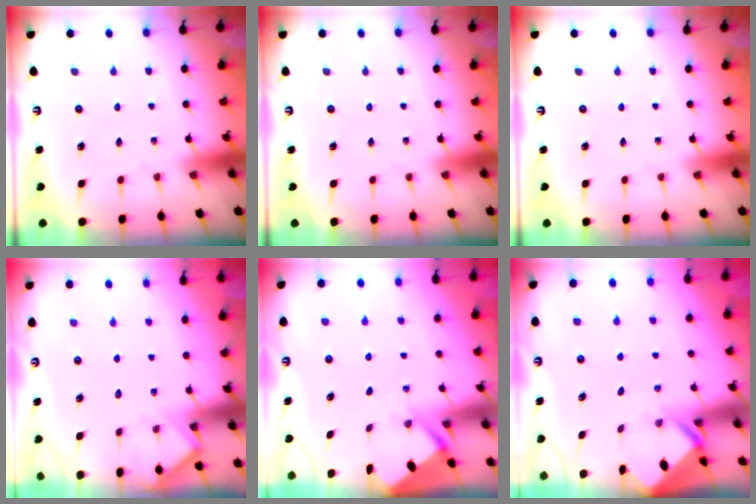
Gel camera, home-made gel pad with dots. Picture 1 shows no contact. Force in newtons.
{"total": 0.0}
{"total": 0.0}
{"total": 6.1, "press": 6.0, "slide": 0.8}
{"total": 2.6, "press": 2.6, "slide": 0.4}
{"total": 2.9, "press": 2.9, "slide": 0.2}